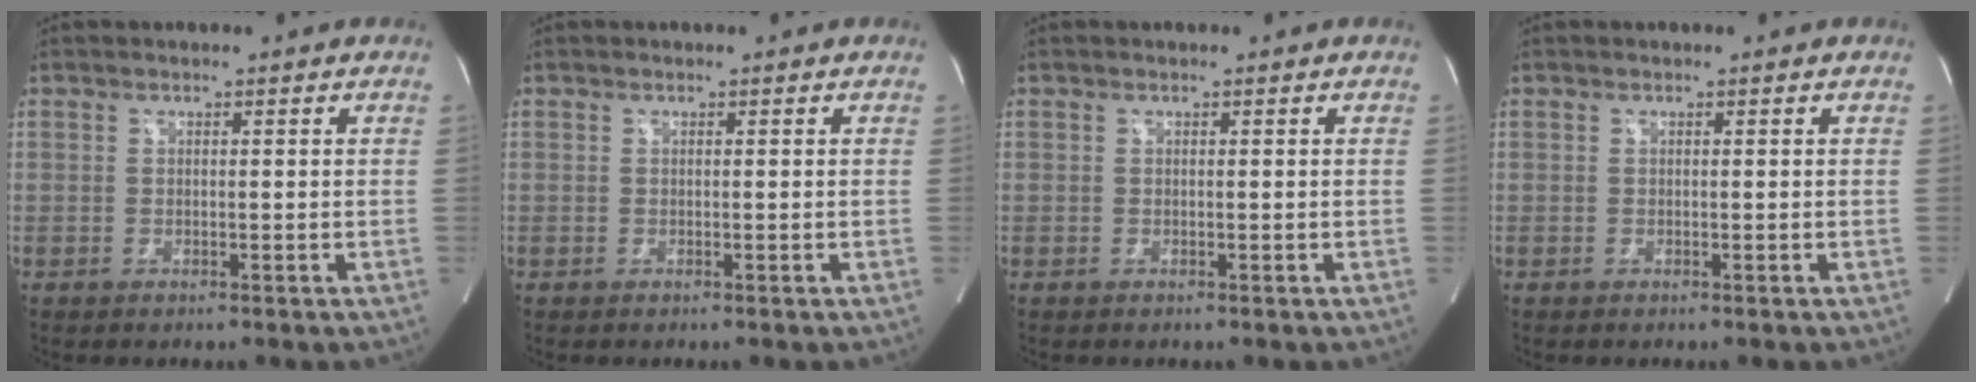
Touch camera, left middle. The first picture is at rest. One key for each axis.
{"total": 0.0}
{"total": 0.0}
{"total": 0.0}